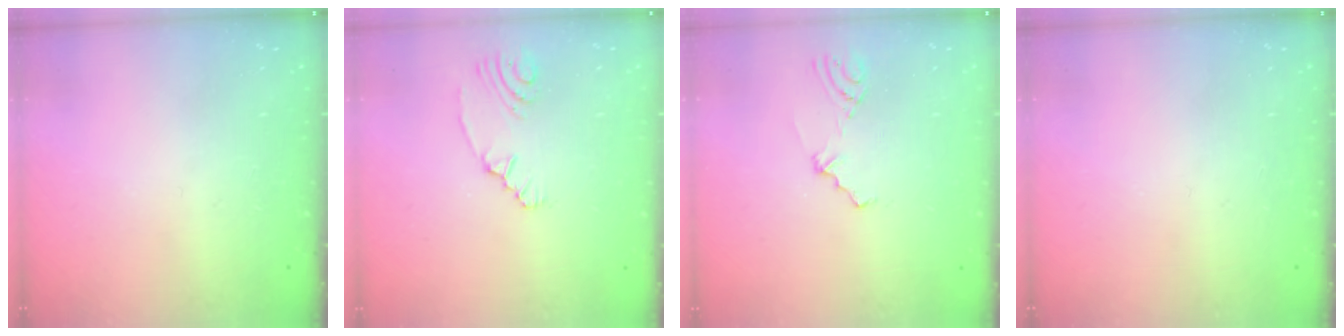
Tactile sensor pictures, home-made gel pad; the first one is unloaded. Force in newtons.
{"total": 2.8, "press": 2.3, "slide": 1.7}
{"total": 2.1, "press": 1.1, "slide": 1.8}
{"total": 0.0}